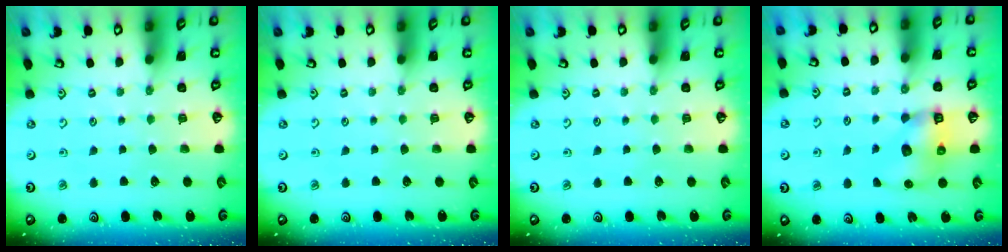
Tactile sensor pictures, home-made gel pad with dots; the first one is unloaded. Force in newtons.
{"total": 0.0}
{"total": 0.0}
{"total": 8.0, "press": 7.9, "slide": 1.2}